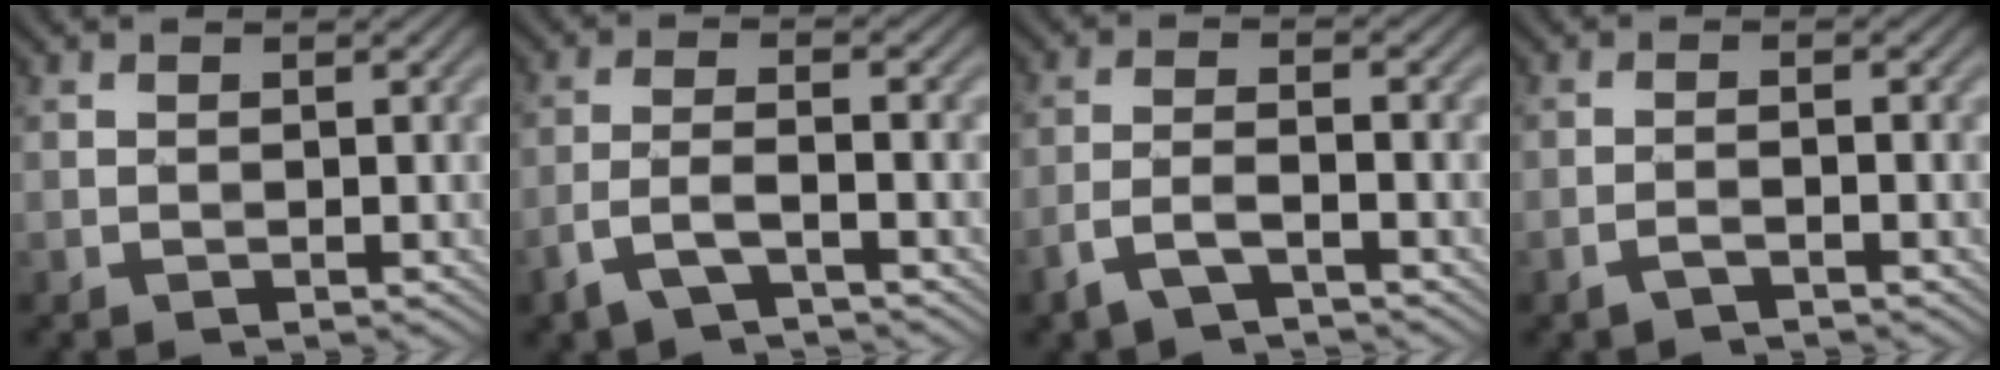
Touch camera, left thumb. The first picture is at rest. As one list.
[{"total": 4.7, "force": [-2.9, 1.2, 3.5], "torque": [-0.077, 0.000, -0.066]}, {"total": 4.2, "force": [-2.8, 1.0, 3.0], "torque": [-0.067, 0.000, -0.065]}, {"total": 1.7, "force": [-1.1, 0.2, 1.2], "torque": [-0.023, 0.008, -0.028]}]